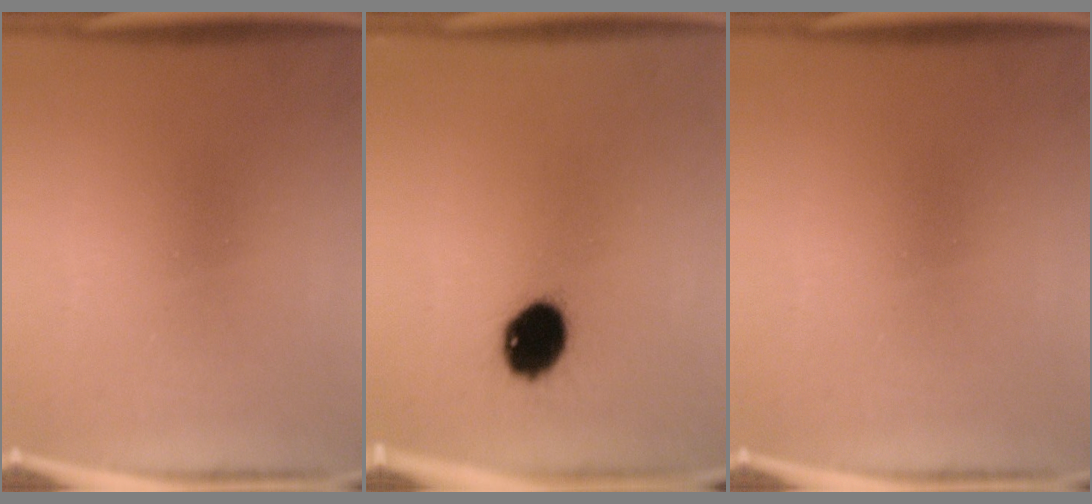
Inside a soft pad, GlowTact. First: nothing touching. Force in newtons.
{"total": 9.1}
{"total": 0.0}